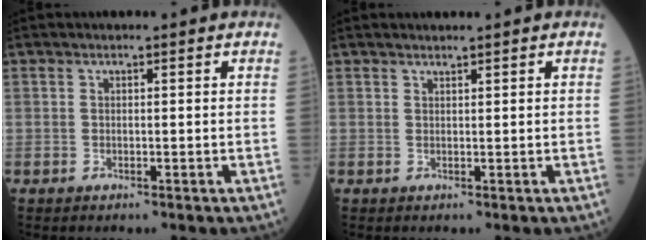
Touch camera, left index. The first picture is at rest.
{"total": 1.5, "force": [1.4, 0.1, 0.4], "torque": [-0.006, 0.015, 0.029]}